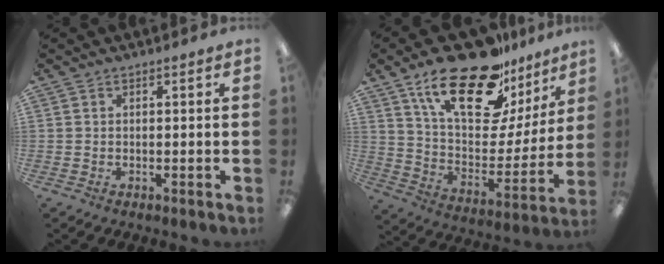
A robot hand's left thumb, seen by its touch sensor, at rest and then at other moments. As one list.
[{"total": 25.4, "force": [17.3, 10.7, 15.2], "torque": [-0.243, -0.108, 0.298]}]